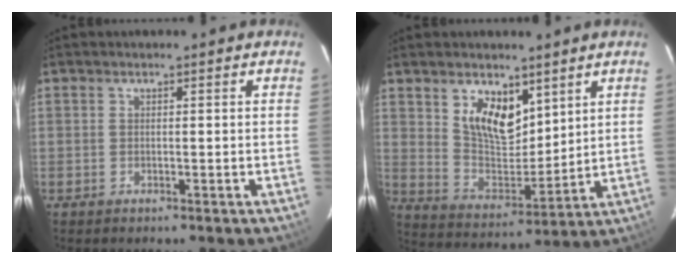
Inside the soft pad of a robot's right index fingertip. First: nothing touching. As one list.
[{"total": 11.3, "force": [6.1, 6.1, 7.3], "torque": [-0.127, -0.001, 0.127]}]